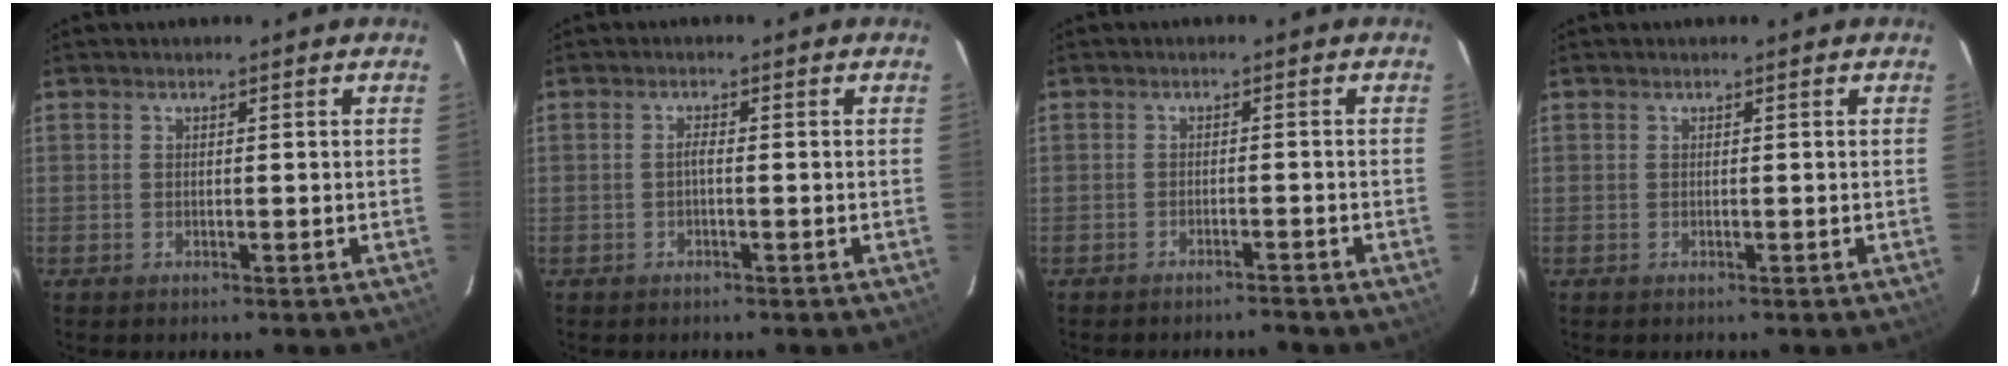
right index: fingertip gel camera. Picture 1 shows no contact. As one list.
[{"total": 1.0, "force": [-0.4, 0.0, 0.9], "torque": [-0.018, 0.005, -0.010]}, {"total": 2.3, "force": [-2.2, 0.1, 0.4], "torque": [-0.014, 0.002, -0.030]}, {"total": 0.0}]